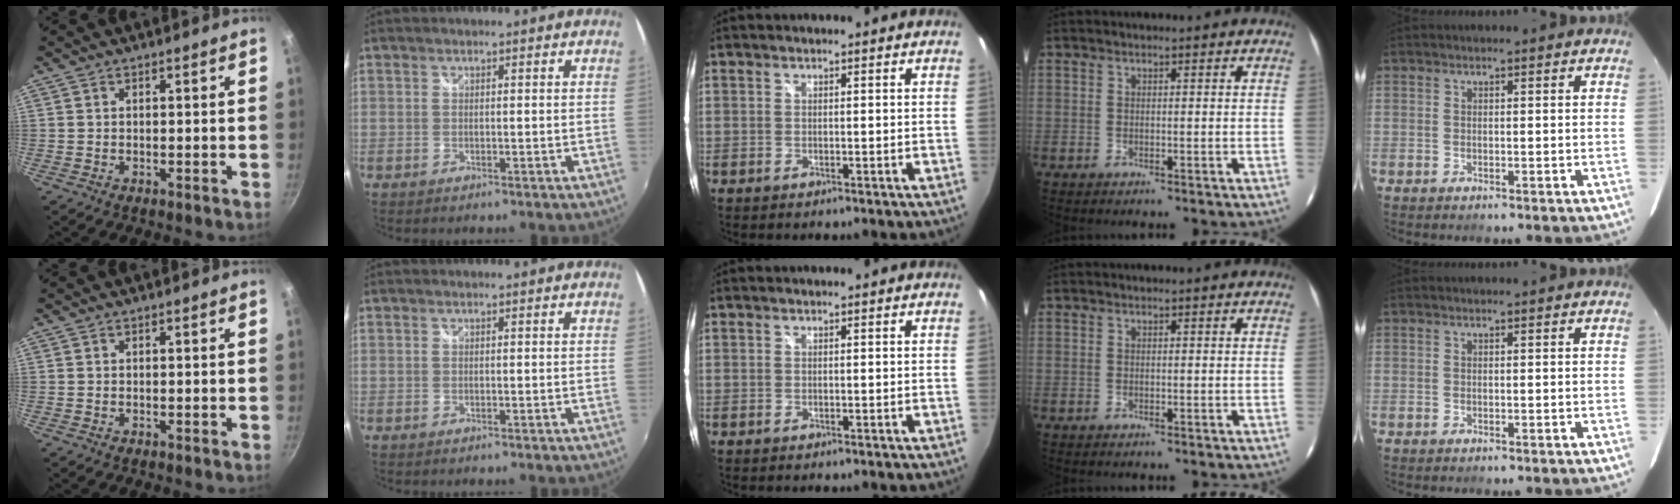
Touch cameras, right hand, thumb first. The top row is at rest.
{}